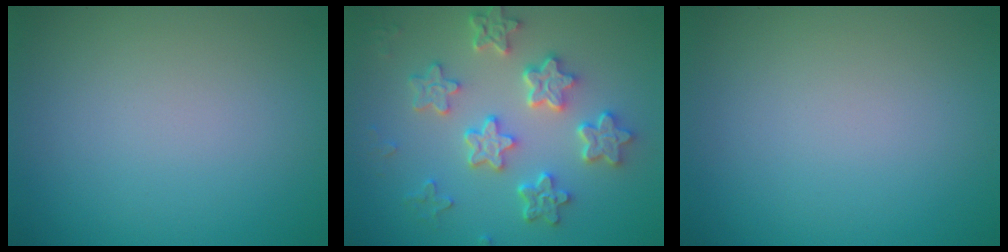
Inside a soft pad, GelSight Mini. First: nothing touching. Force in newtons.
{"total": 5.9, "press": 4.8, "slide": 3.4}
{"total": 0.0}